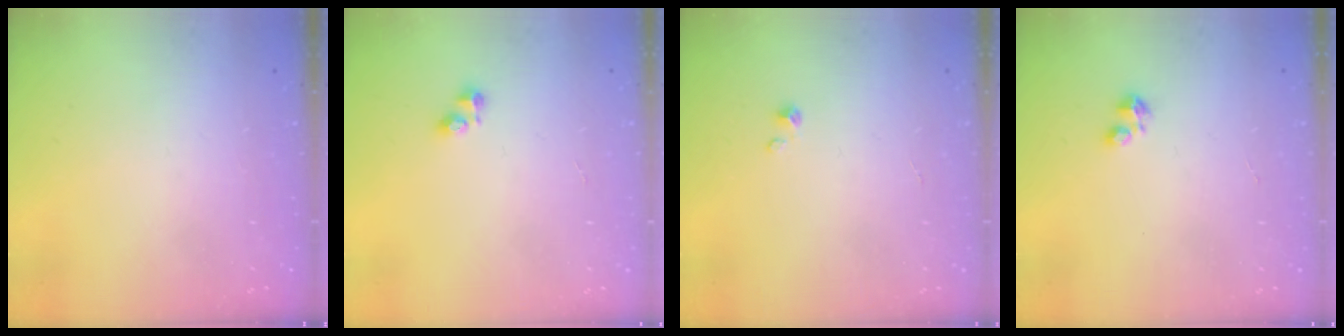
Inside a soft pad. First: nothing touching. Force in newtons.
{"total": 2.6, "press": 2.6, "slide": 0.4}
{"total": 0.7, "press": 0.7, "slide": 0.1}
{"total": 1.8, "press": 1.8, "slide": 0.4}